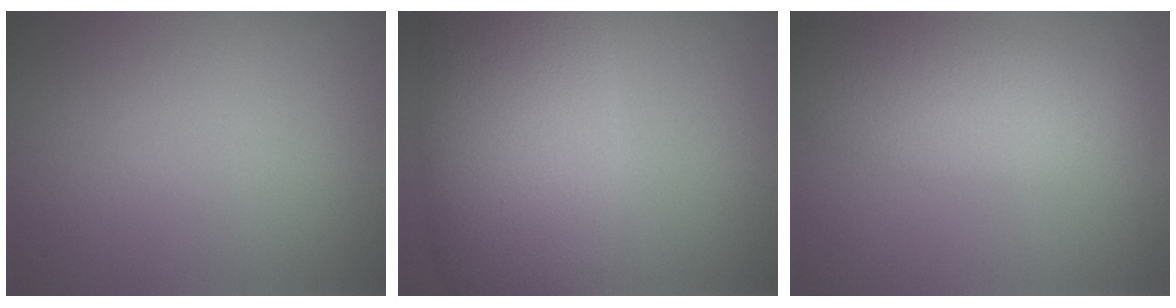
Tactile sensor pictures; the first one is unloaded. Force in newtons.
{"total": 10.8, "press": 10.8, "slide": 0.4}
{"total": 5.3, "press": 5.3, "slide": 0.2}